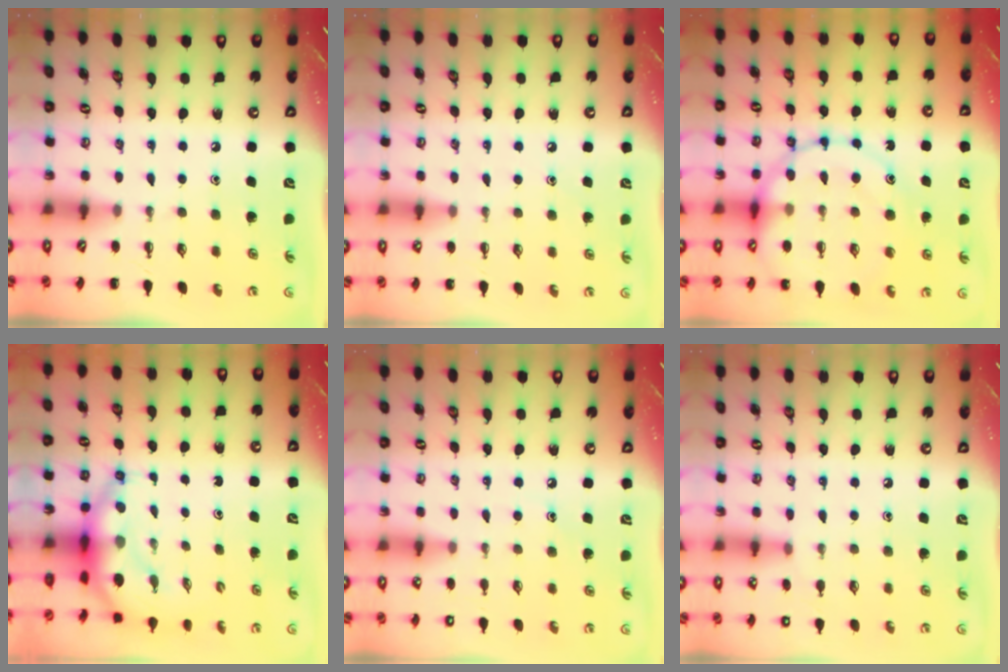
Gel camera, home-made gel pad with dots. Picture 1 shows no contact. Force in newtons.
{"total": 5.6, "press": 5.3, "slide": 1.9}
{"total": 18.8, "press": 18.7, "slide": 1.9}
{"total": 6.9, "press": 6.8, "slide": 1.2}
{"total": 7.7, "press": 7.5, "slide": 1.7}
{"total": 8.1, "press": 7.7, "slide": 2.5}